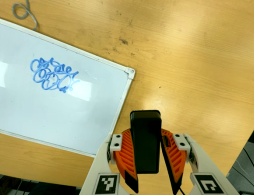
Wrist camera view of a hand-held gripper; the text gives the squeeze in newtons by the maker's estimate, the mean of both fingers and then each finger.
{"total": 9.9, "left": 8.5, "right": 11.3}